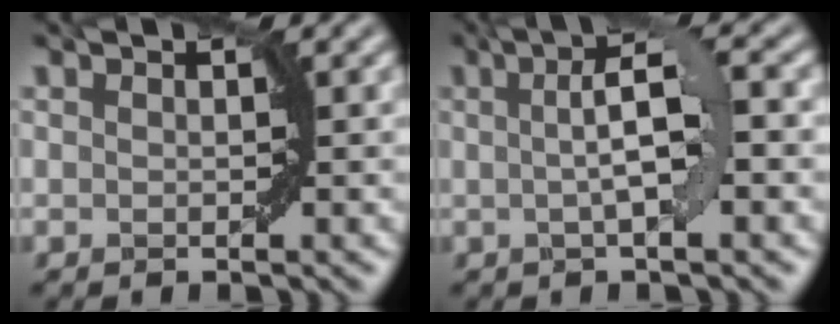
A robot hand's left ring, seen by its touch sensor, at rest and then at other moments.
{"total": 5.0, "force": [0.4, 0.9, 4.9], "torque": [-0.080, 0.009, 0.004]}